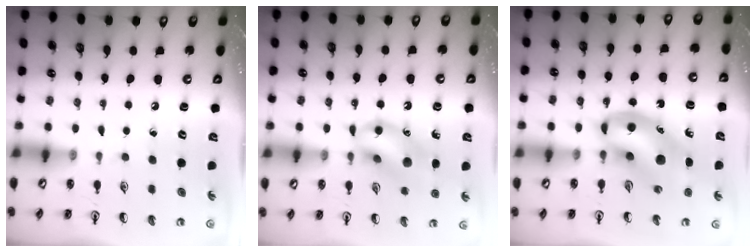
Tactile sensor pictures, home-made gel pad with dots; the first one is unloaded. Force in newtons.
{"total": 13.0, "press": 12.8, "slide": 2.1}
{"total": 11.1, "press": 10.6, "slide": 3.1}